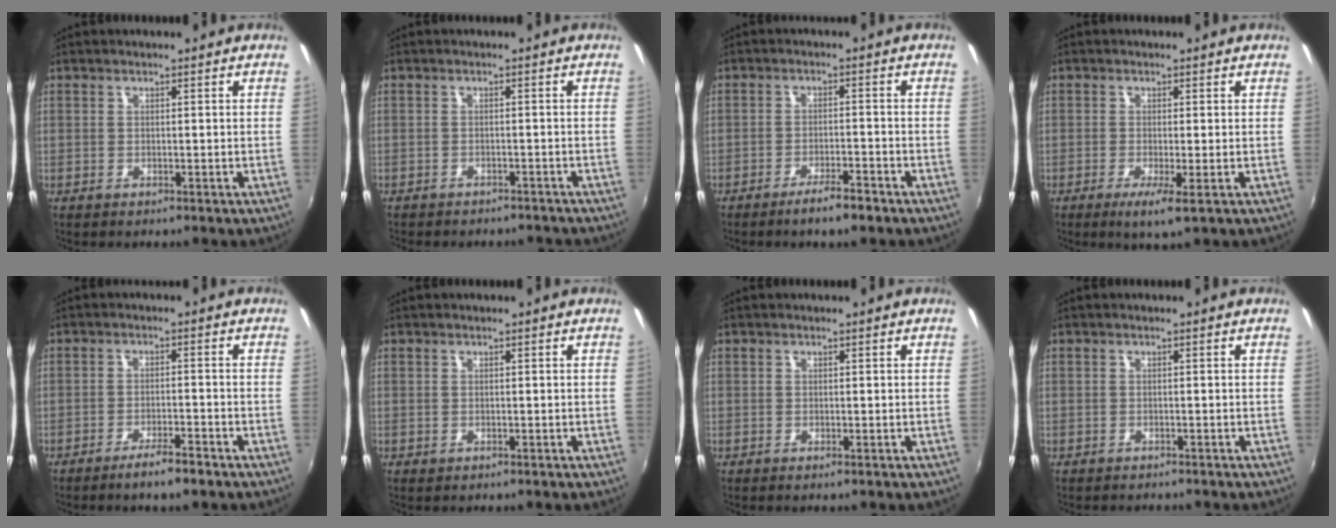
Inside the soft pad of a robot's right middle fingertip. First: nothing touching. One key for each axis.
{"total": 6.7, "fx": -6.0, "fy": 1.9, "fz": 2.2, "tx": -0.052, "ty": -0.011, "tz": -0.077}
{"total": 4.6, "fx": -3.5, "fy": 0.5, "fz": 2.9, "tx": -0.066, "ty": -0.001, "tz": -0.056}
{"total": 3.5, "fx": -1.4, "fy": -0.2, "fz": 3.2, "tx": -0.069, "ty": -0.012, "tz": -0.026}
{"total": 4.3, "fx": -3.3, "fy": 0.4, "fz": 2.8, "tx": -0.064, "ty": -0.001, "tz": -0.054}
{"total": 0.0}
{"total": 0.0}
{"total": 1.0, "fx": -0.9, "fy": 0.4, "fz": 0.0, "tx": -0.006, "ty": 0.001, "tz": -0.014}